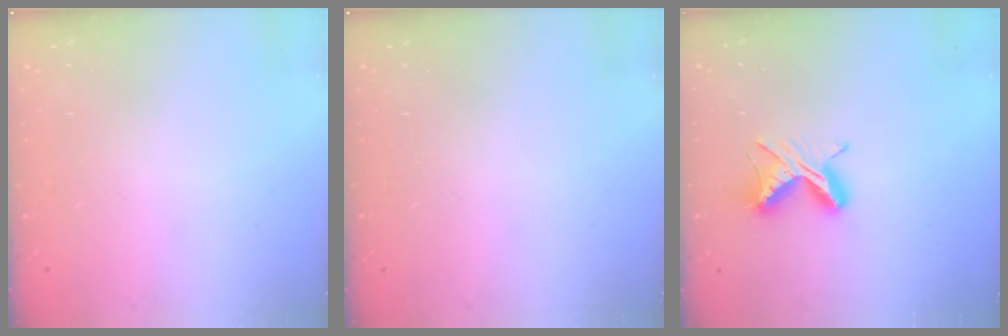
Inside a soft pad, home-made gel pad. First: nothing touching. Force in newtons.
{"total": 0.0}
{"total": 7.8, "press": 7.7, "slide": 0.9}